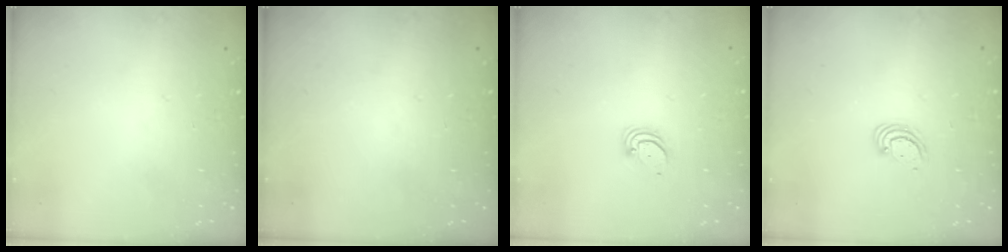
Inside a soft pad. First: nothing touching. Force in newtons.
{"total": 0.0}
{"total": 2.0, "press": 2.0, "slide": 0.1}
{"total": 2.5, "press": 2.5, "slide": 0.3}